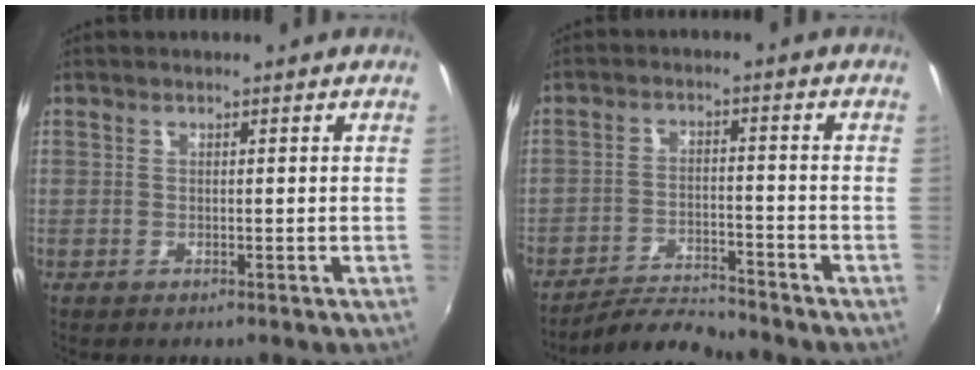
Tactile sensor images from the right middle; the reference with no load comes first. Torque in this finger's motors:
{"motor_torque": [1.12, -1.02, 0.79, 0.21]}